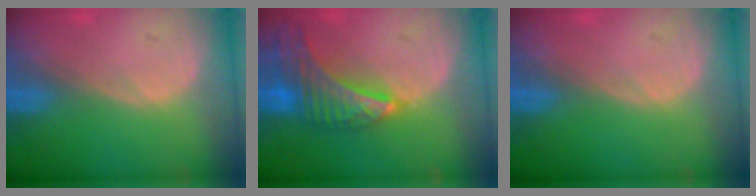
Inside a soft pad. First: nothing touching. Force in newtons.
{"total": 9.2, "press": 8.1, "slide": 4.3}
{"total": 0.0}